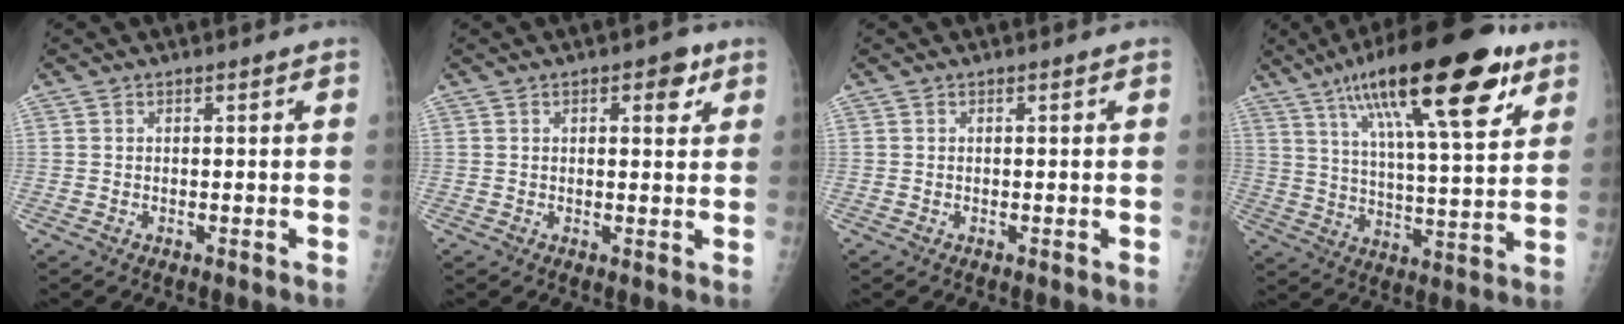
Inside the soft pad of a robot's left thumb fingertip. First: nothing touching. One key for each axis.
{"total": 4.3, "fx": 1.9, "fy": 2.0, "fz": 3.3, "tx": -0.029, "ty": -0.004, "tz": 0.021}
{"total": 0.0}
{"total": 25.3, "fx": 13.8, "fy": 6.9, "fz": 20.0, "tx": -0.309, "ty": -0.020, "tz": 0.221}